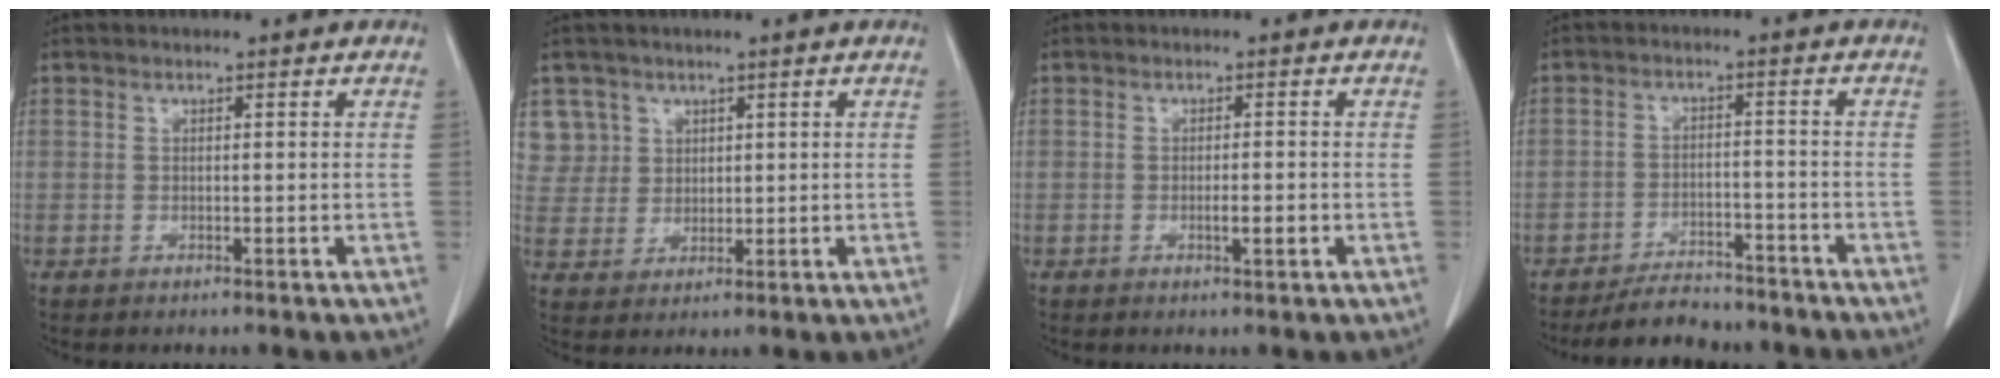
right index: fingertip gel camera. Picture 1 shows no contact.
{"total": 5.5, "force": [2.9, 4.7, -0.5], "torque": [0.022, 0.006, 0.063]}
{"total": 2.1, "force": [-0.6, 0.3, 2.0], "torque": [-0.035, -0.002, -0.009]}
{"total": 7.1, "force": [-6.5, 2.2, 1.7], "torque": [-0.028, -0.007, -0.102]}